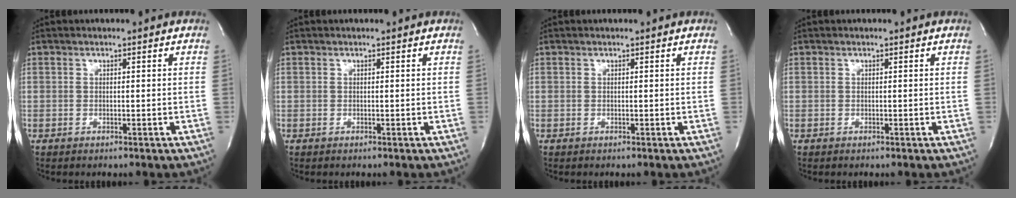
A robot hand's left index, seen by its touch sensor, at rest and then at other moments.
{"total": 0.0}
{"total": 0.0}
{"total": 0.0}